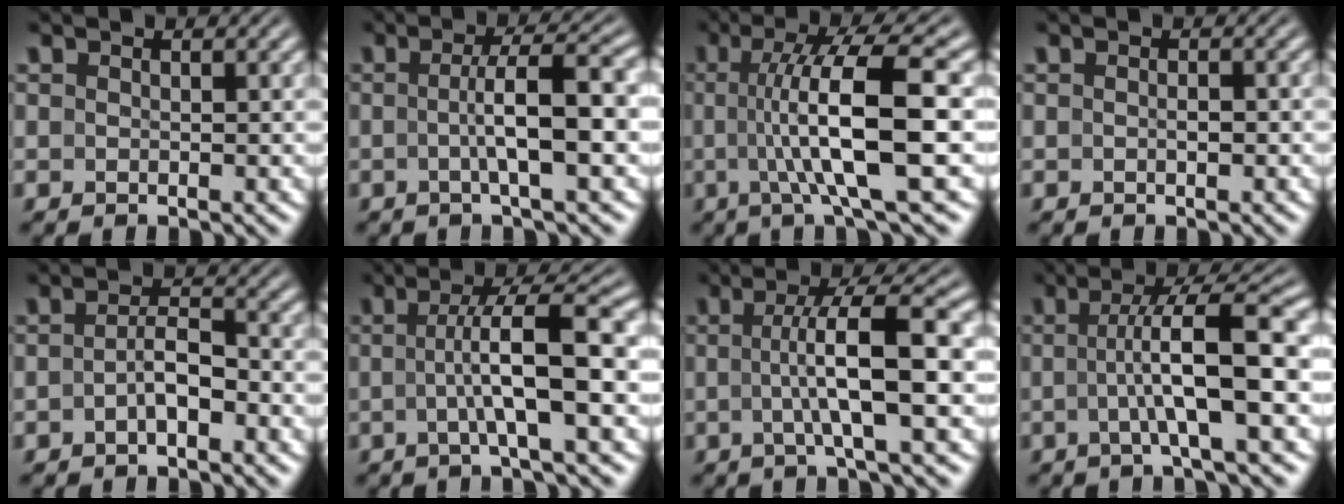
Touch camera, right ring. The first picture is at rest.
{"total": 4.3, "force": [-0.7, -0.1, 4.2], "torque": [-0.063, 0.003, -0.010]}
{"total": 8.0, "force": [0.5, 1.0, 7.9], "torque": [-0.138, -0.002, 0.009]}
{"total": 0.7, "force": [-0.3, 0.3, 0.5], "torque": [-0.011, 0.000, -0.006]}
{"total": 2.3, "force": [-1.5, 0.5, 1.6], "torque": [-0.025, -0.007, -0.024]}
{"total": 5.8, "force": [-0.7, 0.4, 5.7], "torque": [-0.087, 0.005, -0.009]}
{"total": 5.4, "force": [-0.2, 0.1, 5.4], "torque": [-0.084, 0.005, -0.004]}
{"total": 6.6, "force": [-0.6, 0.8, 6.6], "torque": [-0.099, 0.007, -0.007]}